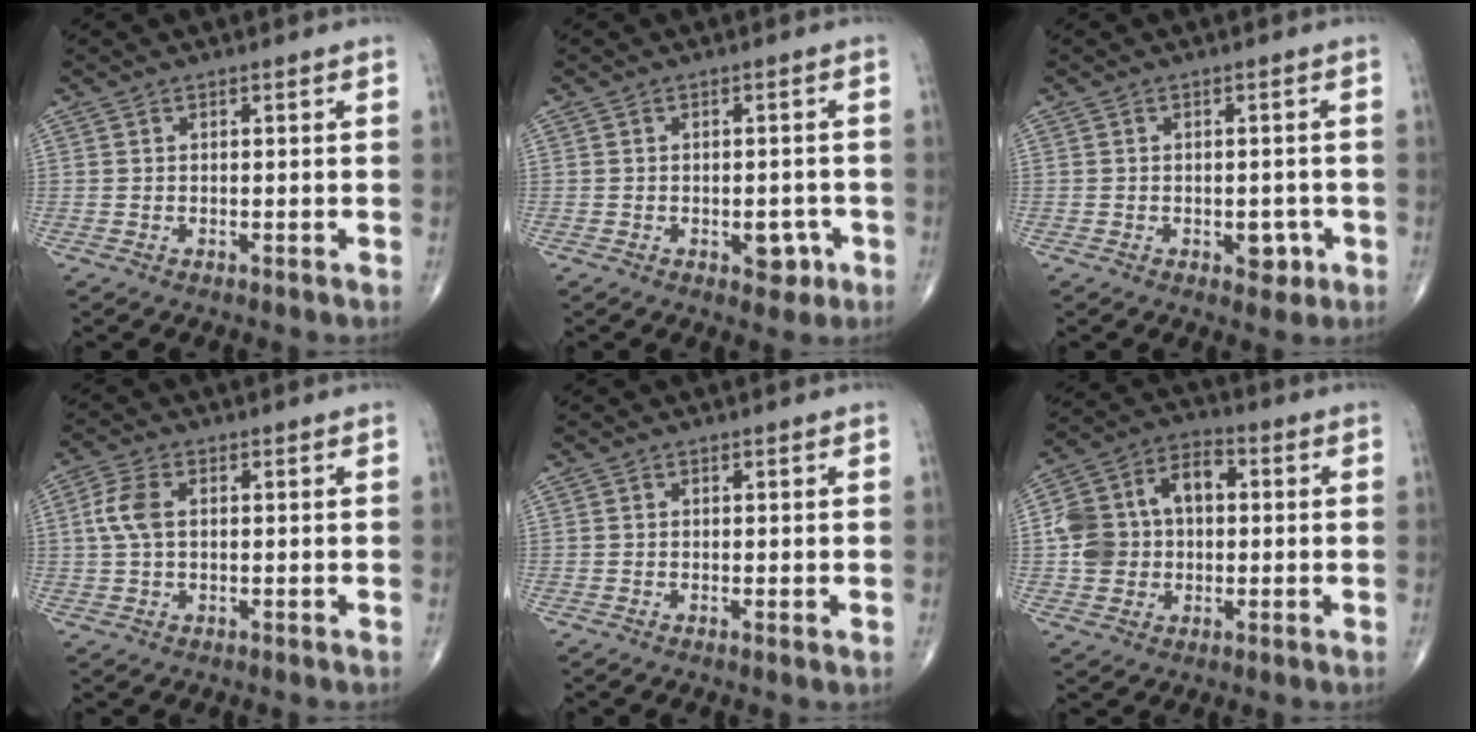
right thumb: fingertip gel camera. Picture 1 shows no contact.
{"total": 3.9, "force": [-1.6, 2.3, 2.7], "torque": [-0.012, 0.007, -0.018]}
{"total": 3.4, "force": [-1.3, 2.2, 2.2], "torque": [-0.006, 0.005, -0.014]}
{"total": 5.0, "force": [0.7, 2.8, 4.0], "torque": [-0.100, 0.011, 0.009]}
{"total": 0.6, "force": [0.0, 0.1, 0.6], "torque": [-0.012, -0.004, -0.002]}
{"total": 12.9, "force": [0.8, 9.8, 8.4], "torque": [-0.129, 0.038, 0.008]}